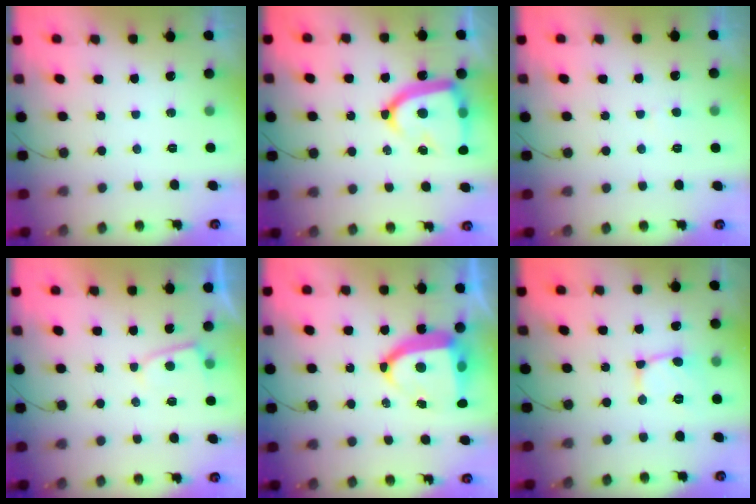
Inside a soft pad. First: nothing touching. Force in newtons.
{"total": 18.1, "press": 18.0, "slide": 1.8}
{"total": 1.7, "press": 1.7, "slide": 0.1}
{"total": 3.0, "press": 2.9, "slide": 0.3}
{"total": 11.8, "press": 11.7, "slide": 1.5}
{"total": 4.0, "press": 3.9, "slide": 0.6}